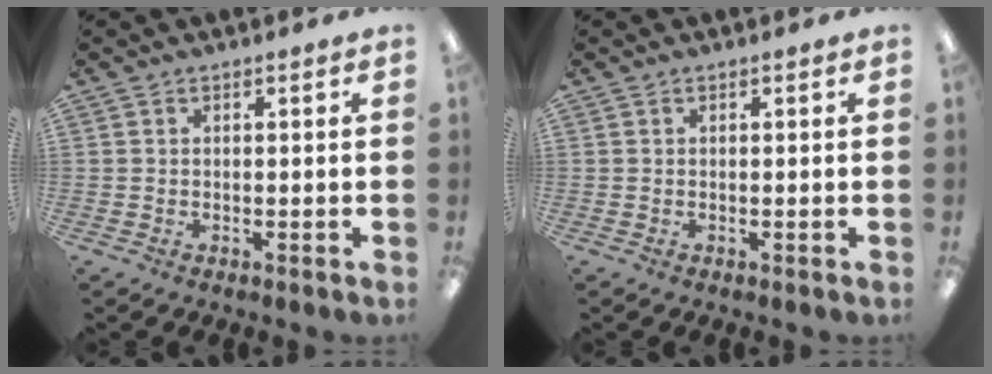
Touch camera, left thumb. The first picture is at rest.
{"total": 0.0}